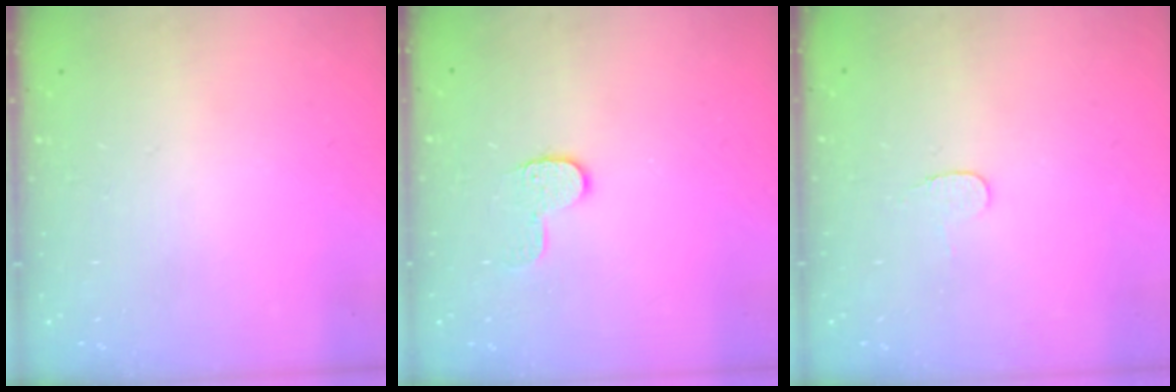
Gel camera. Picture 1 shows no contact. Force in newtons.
{"total": 6.8, "press": 6.8, "slide": 0.2}
{"total": 4.3, "press": 4.3, "slide": 0.3}